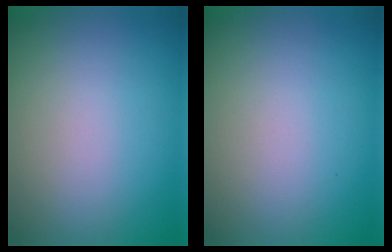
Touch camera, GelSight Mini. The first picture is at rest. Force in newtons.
{"total": 0.0}